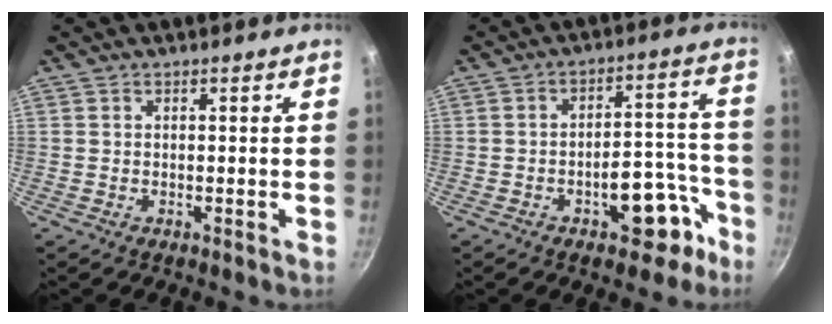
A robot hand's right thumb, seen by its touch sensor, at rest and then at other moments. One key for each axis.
{"total": 11.4, "fx": -5.9, "fy": 5.7, "fz": 7.9, "tx": -0.050, "ty": 0.065, "tz": -0.071}